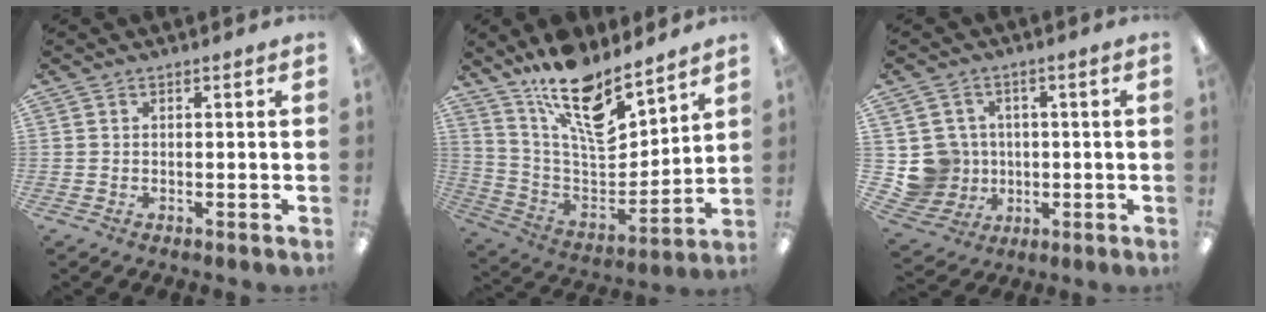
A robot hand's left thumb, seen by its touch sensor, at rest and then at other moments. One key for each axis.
{"total": 17.5, "fx": 12.8, "fy": 6.5, "fz": 10.1, "tx": -0.175, "ty": -0.092, "tz": 0.224}
{"total": 8.2, "fx": 0.0, "fy": 8.2, "fz": 0.9, "tx": -0.040, "ty": 0.005, "tz": 0.013}